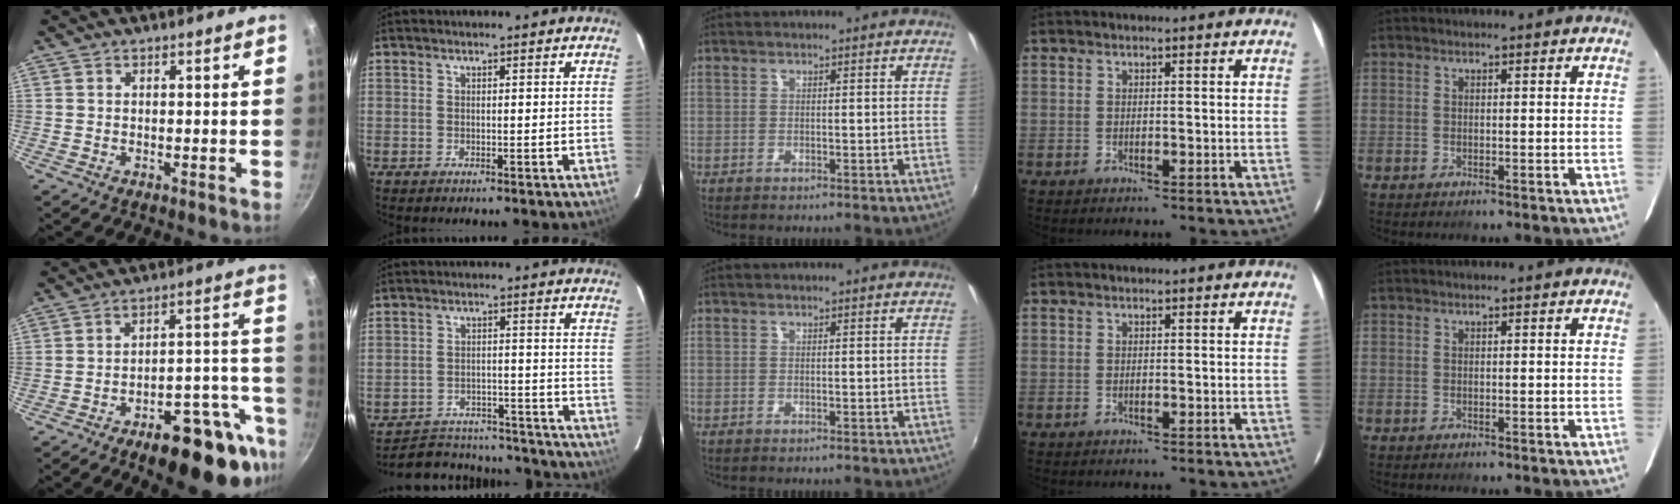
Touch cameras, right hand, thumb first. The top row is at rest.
{"thumb": {"total": 19.5, "force": [-11.1, 7.1, 14.4], "torque": [-0.146, 0.073, -0.153]}, "index": {"total": 16.0, "force": [-14.3, 6.0, 3.9], "torque": [-0.094, 0.031, -0.176]}}